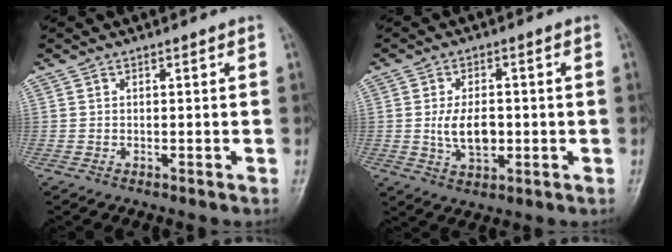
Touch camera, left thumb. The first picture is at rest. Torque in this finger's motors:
{"motor_torque": [1.17, 1.31, 0.80, -0.05, 0.06]}